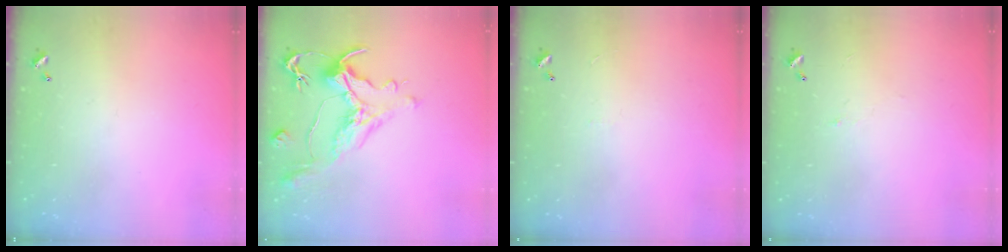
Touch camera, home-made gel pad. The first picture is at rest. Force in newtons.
{"total": 1.7, "press": 0.9, "slide": 1.4}
{"total": 1.3, "press": 1.3, "slide": 0.4}
{"total": 0.8, "press": 0.6, "slide": 0.6}